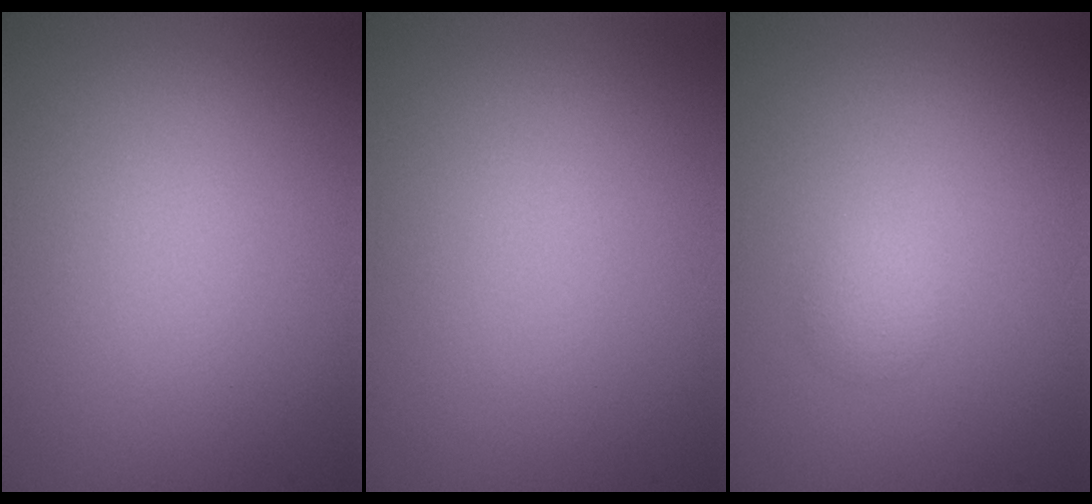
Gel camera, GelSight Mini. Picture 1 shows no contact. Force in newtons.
{"total": 0.0}
{"total": 1.2, "press": 1.2, "slide": 0.1}